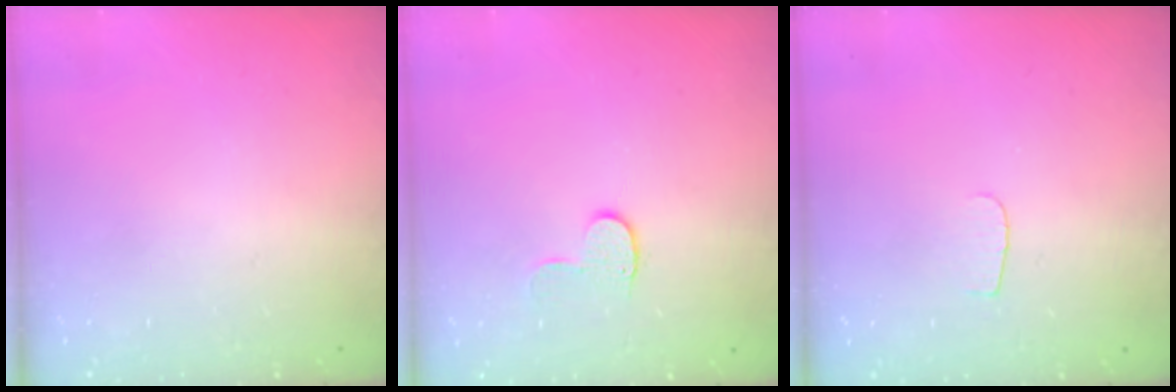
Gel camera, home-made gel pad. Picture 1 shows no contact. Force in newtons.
{"total": 6.0, "press": 6.0, "slide": 0.6}
{"total": 3.6, "press": 3.5, "slide": 0.4}